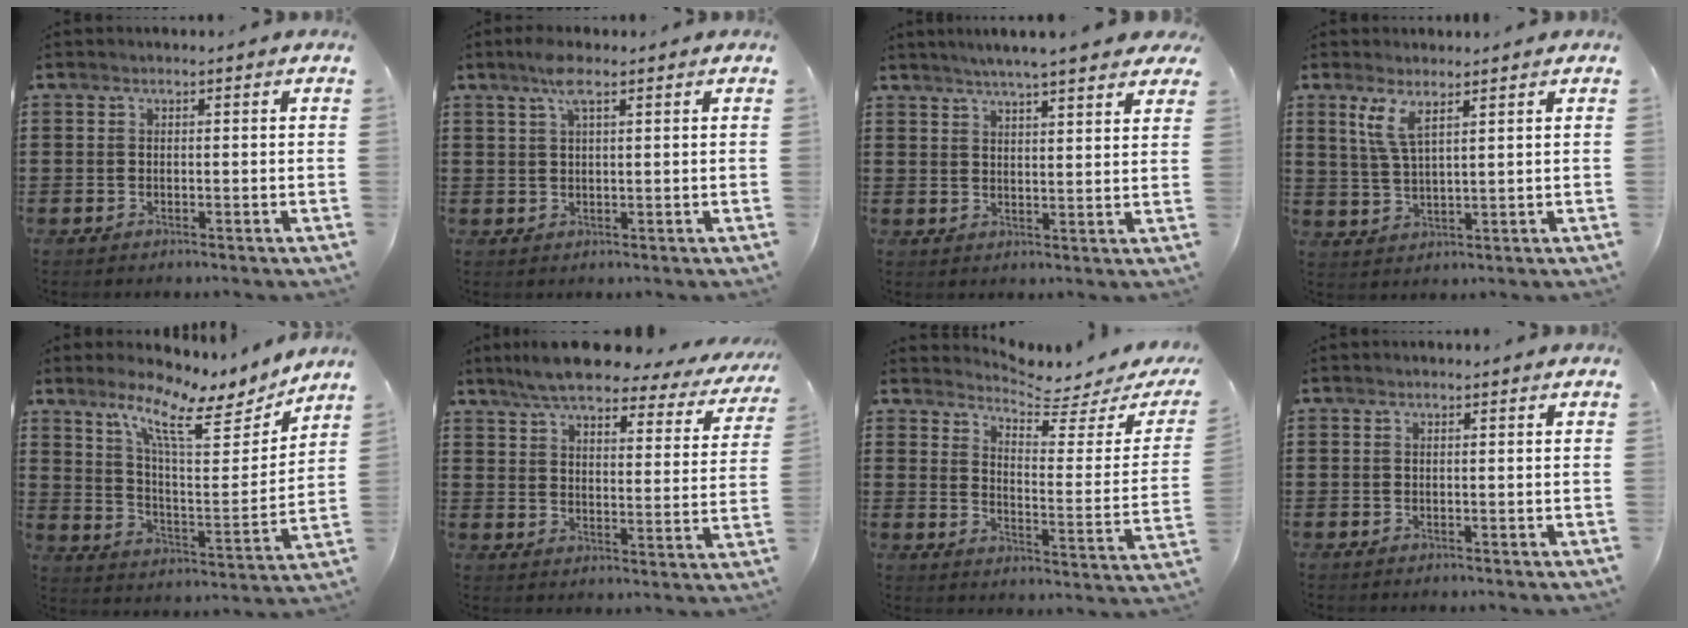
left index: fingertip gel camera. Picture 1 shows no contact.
{"total": 3.9, "force": [2.3, 1.0, 3.1], "torque": [-0.067, 0.007, 0.039]}
{"total": 4.2, "force": [3.8, 0.1, 1.7], "torque": [-0.046, -0.006, 0.067]}
{"total": 4.5, "force": [2.9, 0.9, 3.3], "torque": [-0.075, 0.001, 0.051]}
{"total": 11.4, "force": [8.7, 2.1, 7.1], "torque": [-0.151, -0.047, 0.144]}
{"total": 8.1, "force": [7.1, 1.0, 3.8], "torque": [-0.094, -0.037, 0.122]}
{"total": 4.5, "force": [4.3, -0.1, 1.3], "torque": [-0.036, -0.042, 0.066]}
{"total": 0.0}